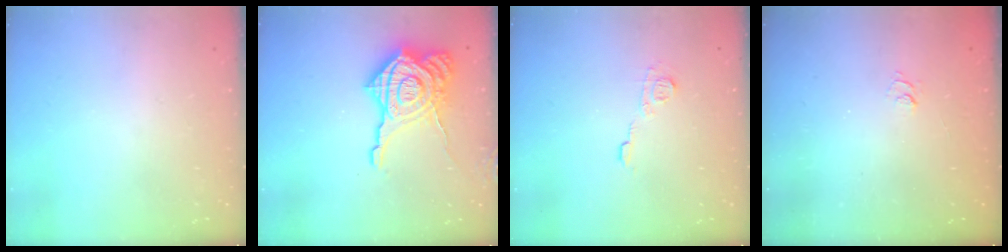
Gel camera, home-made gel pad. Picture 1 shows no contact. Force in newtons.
{"total": 20.6, "press": 20.5, "slide": 1.6}
{"total": 7.0, "press": 7.0, "slide": 0.6}
{"total": 1.9, "press": 1.5, "slide": 1.3}